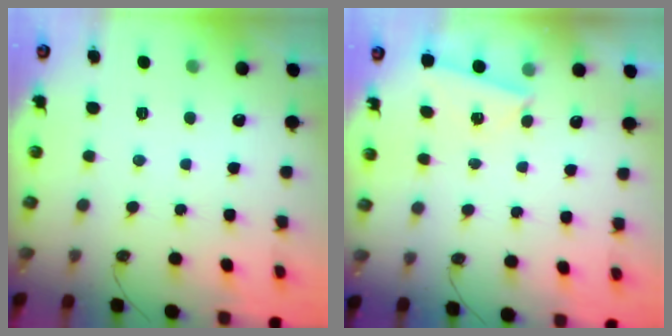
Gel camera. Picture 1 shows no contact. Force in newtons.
{"total": 1.7, "press": 1.7, "slide": 0.4}